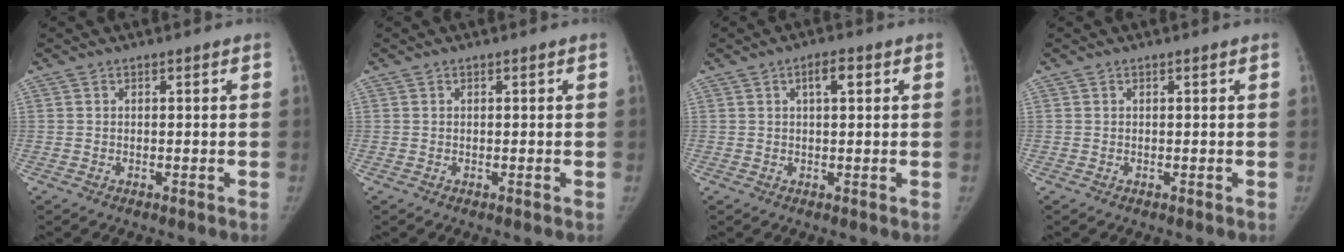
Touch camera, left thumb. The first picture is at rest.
{"total": 0.0}
{"total": 3.3, "force": [1.2, 1.1, 2.8], "torque": [-0.043, 0.007, 0.018]}
{"total": 0.0}